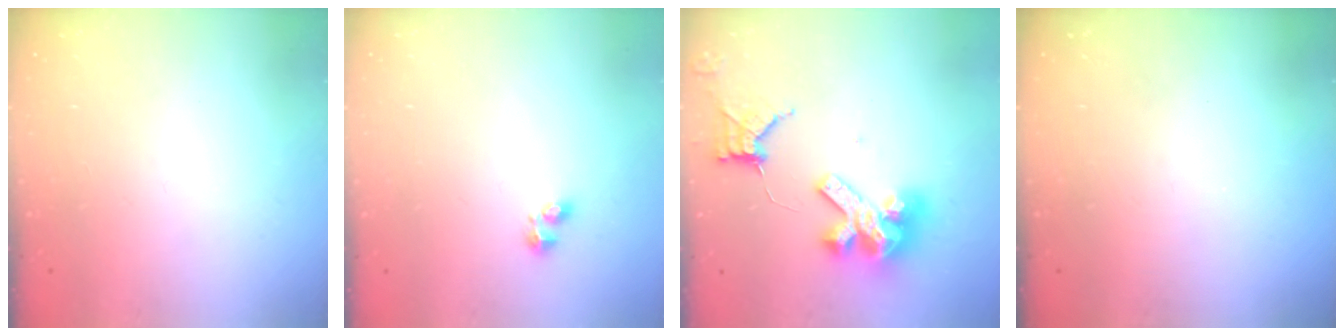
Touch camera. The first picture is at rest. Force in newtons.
{"total": 2.2, "press": 2.2, "slide": 0.5}
{"total": 13.7, "press": 13.6, "slide": 1.8}
{"total": 0.0}